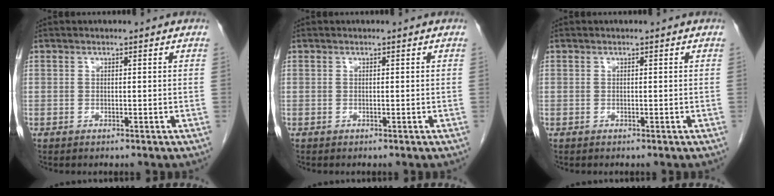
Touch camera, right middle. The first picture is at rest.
{"total": 0.0}
{"total": 0.0}